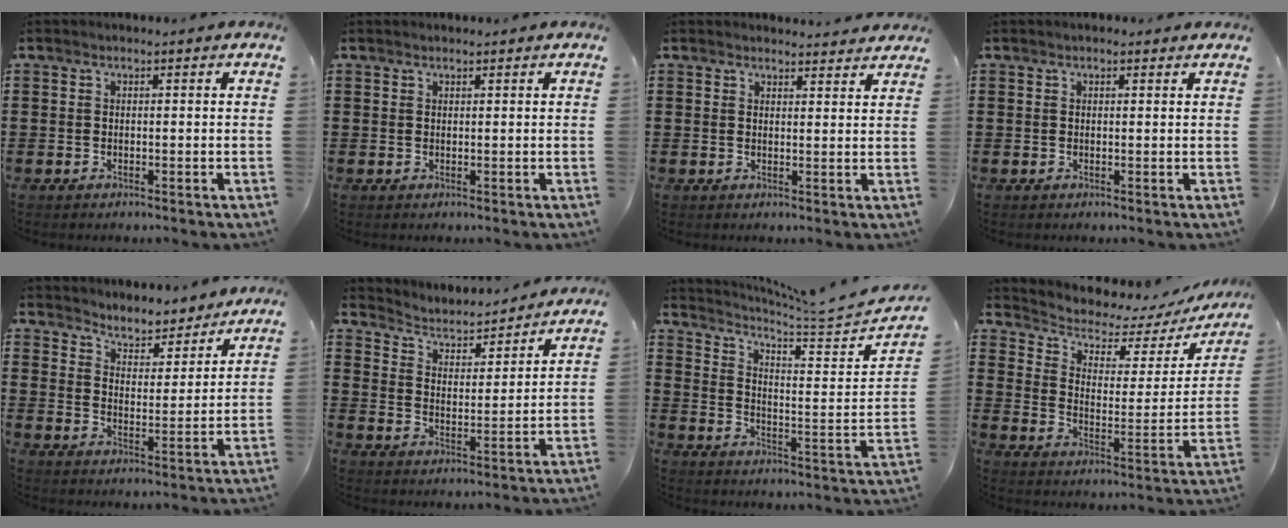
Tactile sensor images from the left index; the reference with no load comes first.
{"total": 0.7, "force": [0.6, 0.2, 0.1], "torque": [-0.003, 0.000, 0.013]}
{"total": 2.7, "force": [2.7, 0.3, 0.1], "torque": [-0.003, -0.013, 0.050]}
{"total": 0.9, "force": [0.6, 0.4, 0.4], "torque": [-0.009, 0.004, 0.012]}
{"total": 4.7, "force": [4.7, 0.6, 0.4], "torque": [-0.032, -0.032, 0.079]}
{"total": 3.1, "force": [3.0, 0.8, 0.4], "torque": [-0.028, -0.026, 0.042]}
{"total": 4.2, "force": [3.7, -0.4, 1.9], "torque": [-0.051, -0.051, 0.051]}
{"total": 4.4, "force": [3.6, 1.9, 1.8], "torque": [-0.058, -0.026, 0.056]}